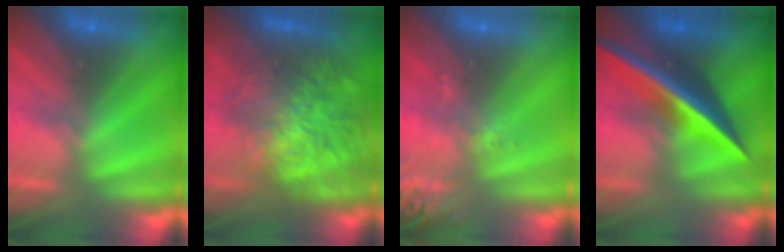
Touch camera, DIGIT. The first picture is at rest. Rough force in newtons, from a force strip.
{"total": 7.8}
{"total": 2.6}
{"total": 2.6}